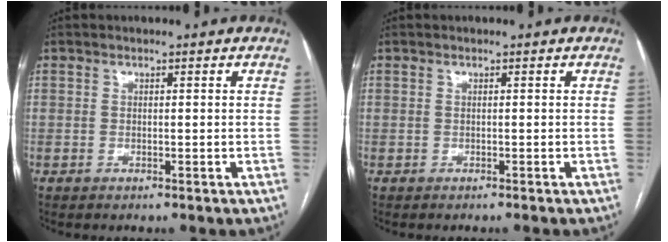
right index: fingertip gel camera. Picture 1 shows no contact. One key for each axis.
{"total": 0.6, "fx": -0.5, "fy": -0.2, "fz": 0.2, "tx": 0.000, "ty": 0.001, "tz": -0.011}